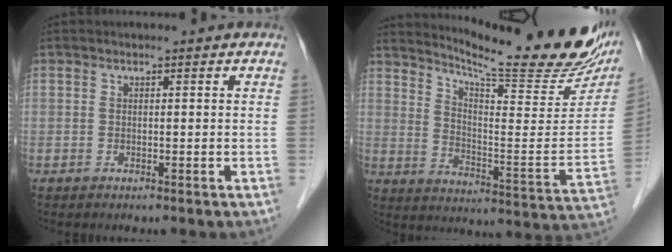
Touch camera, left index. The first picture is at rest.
{"total": 22.9, "force": [20.2, 1.4, 10.7], "torque": [-0.166, -0.084, 0.269]}